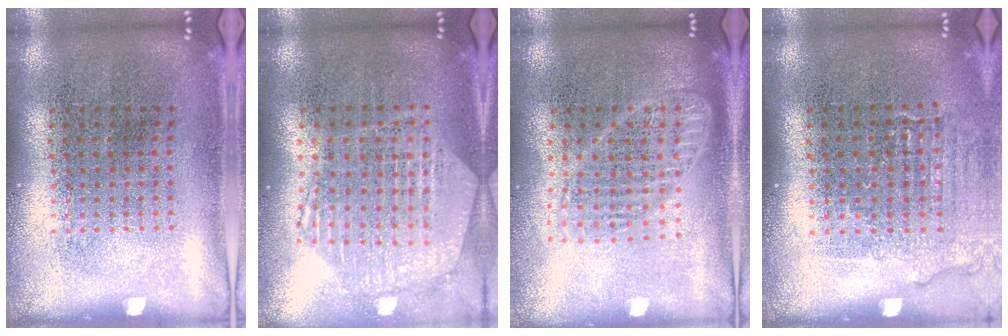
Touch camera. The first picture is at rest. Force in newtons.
{"total": 1.2, "press": 1.2, "slide": 0.1}
{"total": 1.7, "press": 1.4, "slide": 0.9}
{"total": 1.1, "press": 1.1, "slide": 0.3}